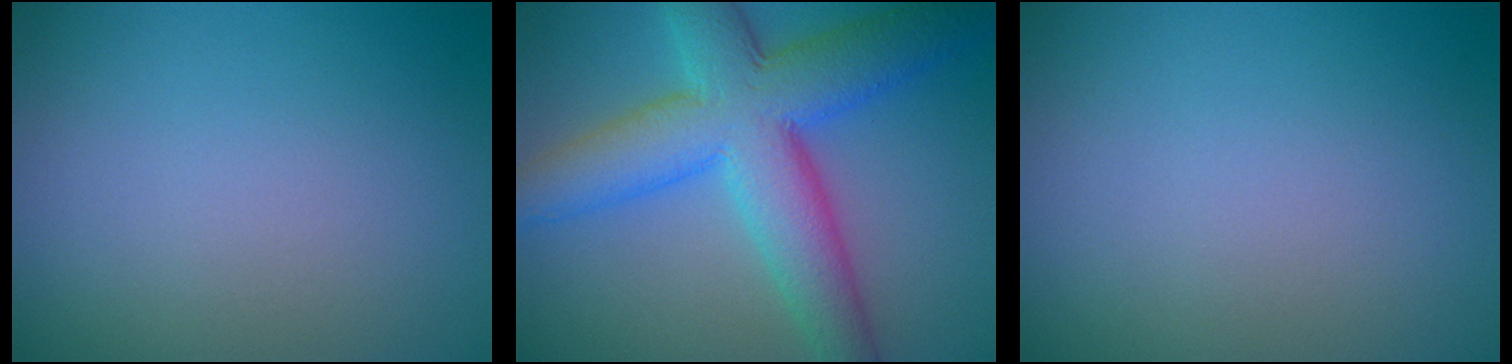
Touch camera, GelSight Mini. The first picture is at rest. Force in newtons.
{"total": 9.7, "press": 9.7, "slide": 0.2}
{"total": 0.0}